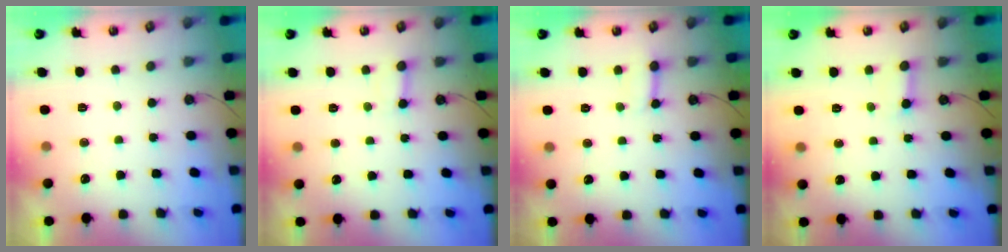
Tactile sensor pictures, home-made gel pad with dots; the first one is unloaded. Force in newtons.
{"total": 2.5, "press": 2.5, "slide": 0.4}
{"total": 6.2, "press": 6.2, "slide": 0.5}
{"total": 3.3, "press": 3.3, "slide": 0.4}